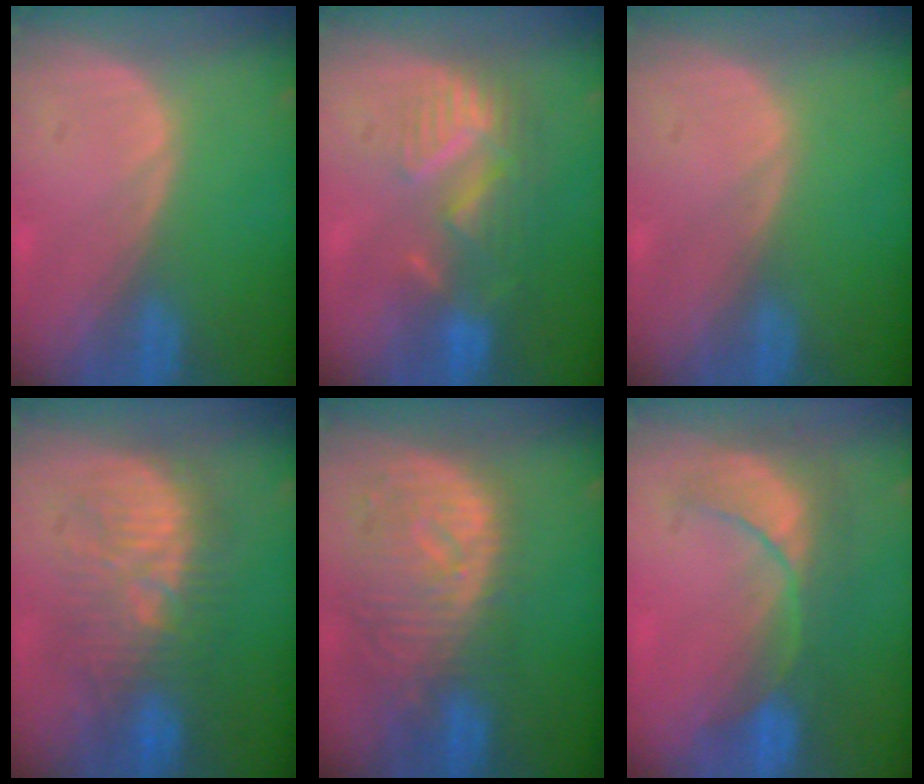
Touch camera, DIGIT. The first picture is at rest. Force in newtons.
{"total": 8.9, "press": 7.7, "slide": 4.4}
{"total": 0.0}
{"total": 9.9, "press": 9.9, "slide": 0.3}
{"total": 11.2, "press": 9.7, "slide": 5.5}
{"total": 8.0, "press": 7.9, "slide": 1.6}